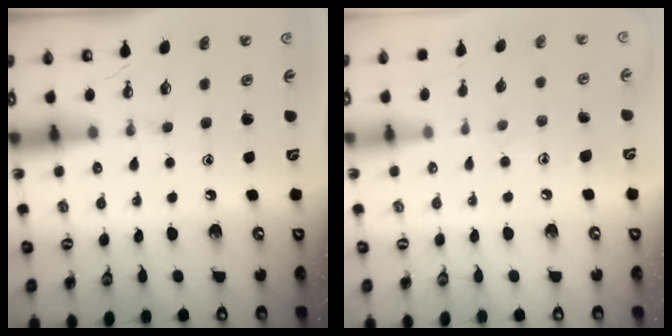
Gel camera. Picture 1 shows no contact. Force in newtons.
{"total": 7.9, "press": 7.9, "slide": 0.4}